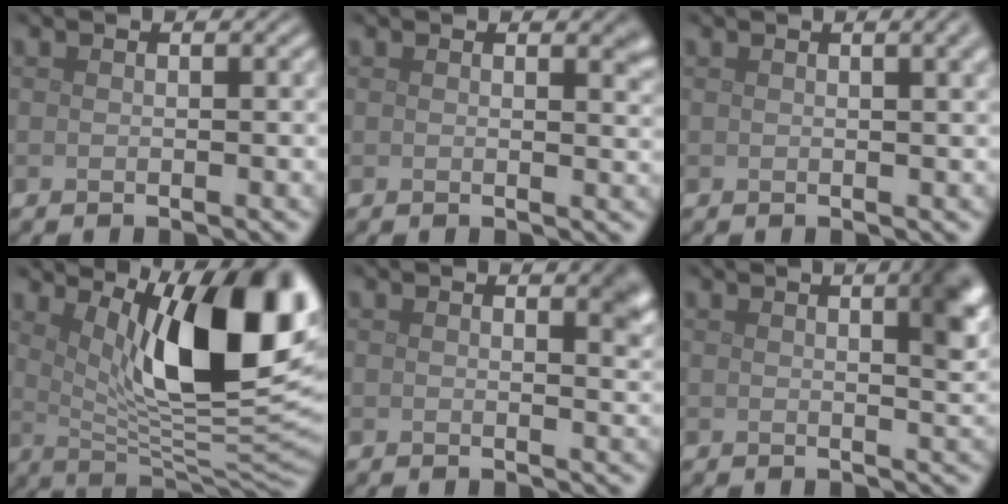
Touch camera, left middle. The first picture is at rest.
{"total": 1.4, "force": [1.0, 0.4, 1.0], "torque": [-0.006, -0.003, 0.017]}
{"total": 3.9, "force": [1.8, 1.5, 3.1], "torque": [-0.021, 0.012, 0.016]}
{"total": 13.3, "force": [4.4, 4.2, 11.8], "torque": [-0.148, -0.008, 0.073]}
{"total": 2.5, "force": [1.5, 0.8, 1.9], "torque": [-0.012, 0.001, 0.023]}
{"total": 5.7, "force": [2.3, 2.1, 4.8], "torque": [-0.030, 0.016, 0.022]}